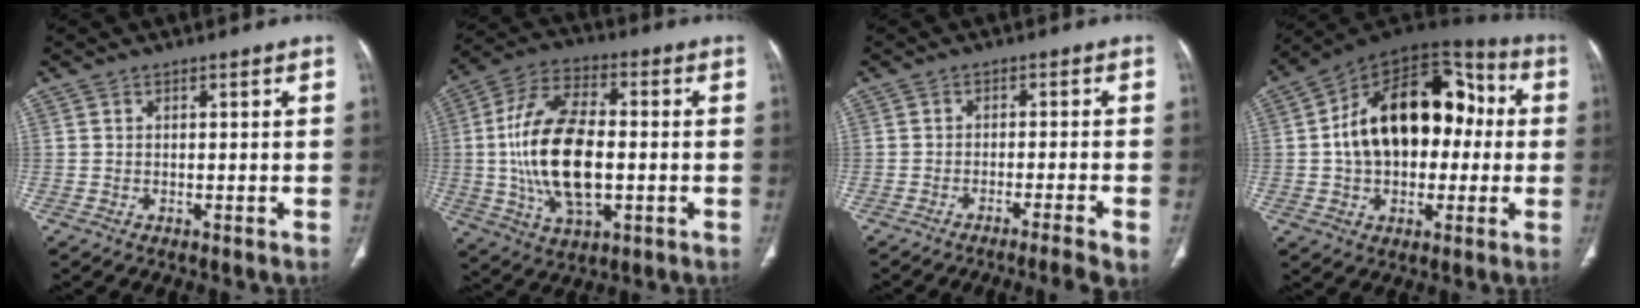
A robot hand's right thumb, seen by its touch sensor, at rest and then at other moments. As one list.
[{"total": 18.7, "force": [-1.1, 9.7, 16.0], "torque": [-0.307, 0.012, -0.016]}, {"total": 7.7, "force": [-6.1, -0.4, 4.7], "torque": [-0.065, 0.018, -0.087]}, {"total": 22.9, "force": [1.2, 14.9, 17.4], "torque": [-0.249, 0.042, 0.016]}]